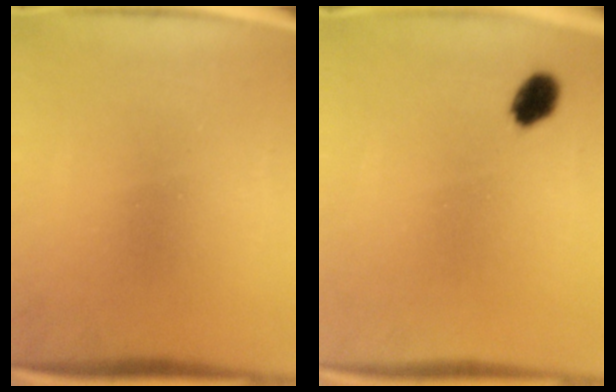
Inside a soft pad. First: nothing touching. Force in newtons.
{"total": 3.8}